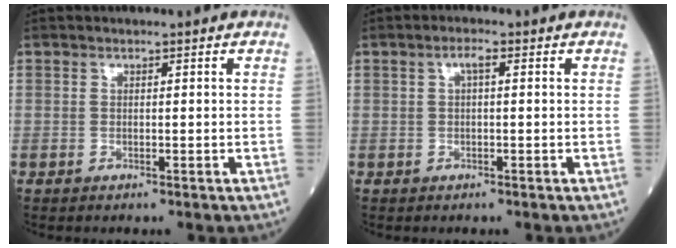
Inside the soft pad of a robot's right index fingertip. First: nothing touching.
{"total": 1.6, "force": [0.4, 0.4, 1.5], "torque": [-0.028, 0.005, 0.005]}